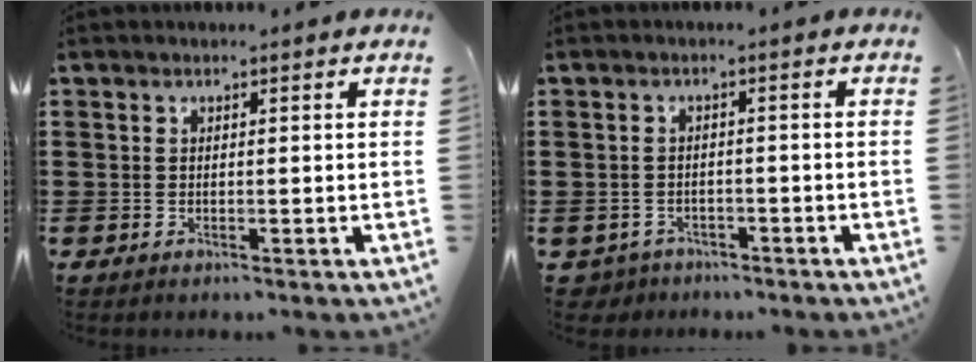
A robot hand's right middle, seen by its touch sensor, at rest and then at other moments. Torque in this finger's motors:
{"motor_torque": [-0.48, 0.68, -0.02, -0.01]}